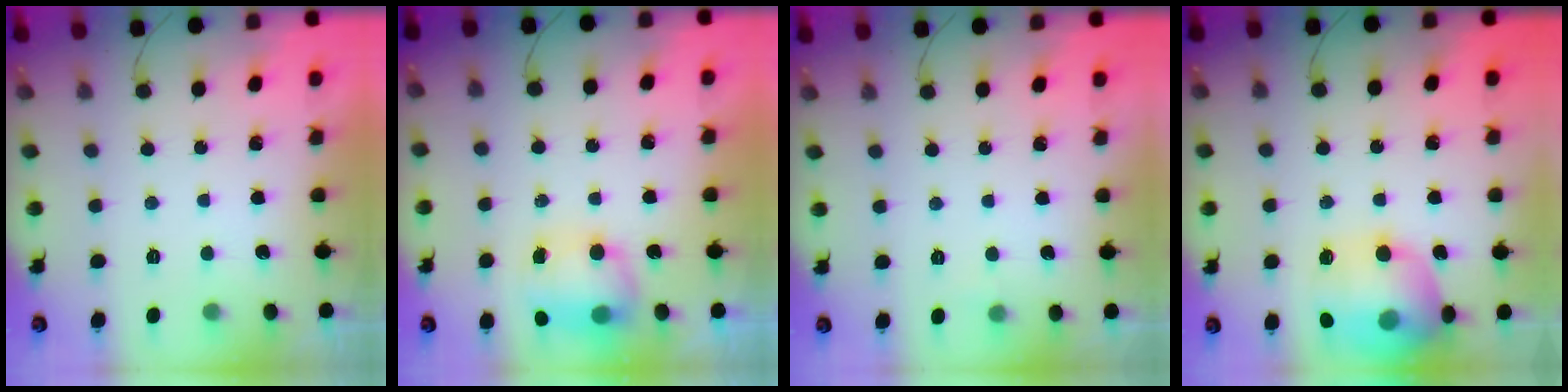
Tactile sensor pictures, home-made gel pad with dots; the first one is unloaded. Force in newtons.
{"total": 7.7, "press": 7.6, "slide": 1.1}
{"total": 2.4, "press": 2.2, "slide": 0.9}
{"total": 18.8, "press": 18.7, "slide": 1.6}